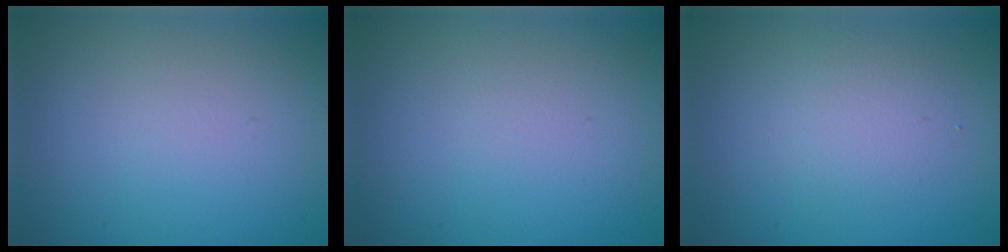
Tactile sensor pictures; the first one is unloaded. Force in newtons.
{"total": 0.0}
{"total": 2.3, "press": 2.3, "slide": 0.1}